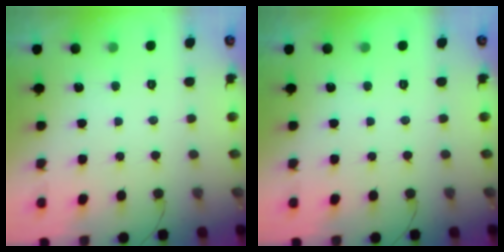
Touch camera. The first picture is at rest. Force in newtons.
{"total": 0.0}